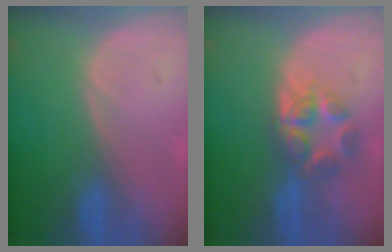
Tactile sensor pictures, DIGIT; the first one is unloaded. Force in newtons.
{"total": 5.9, "press": 5.3, "slide": 2.5}